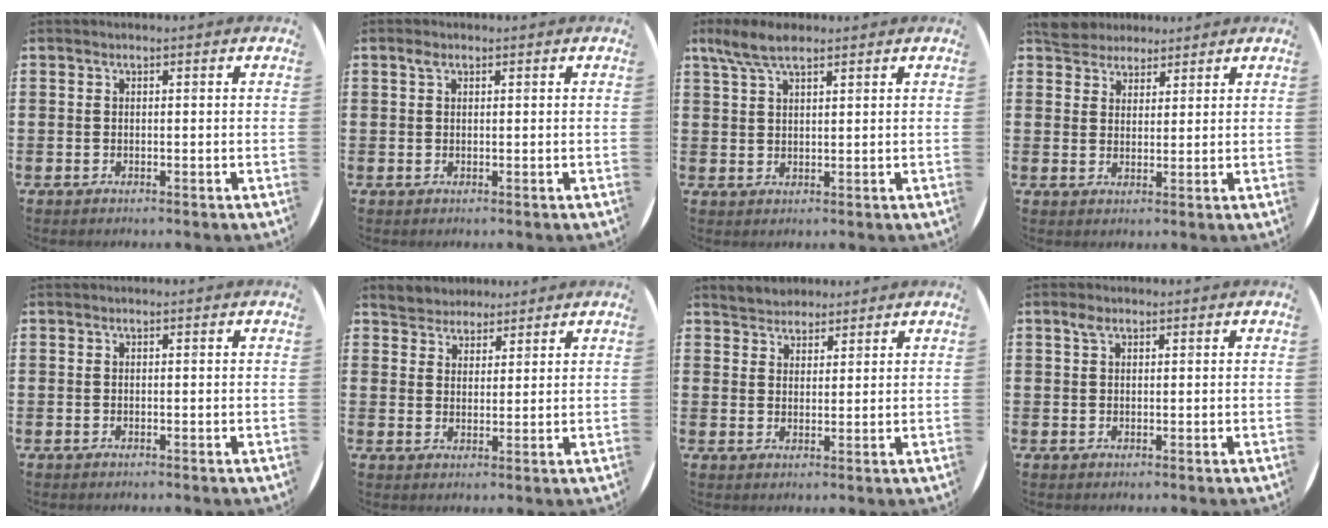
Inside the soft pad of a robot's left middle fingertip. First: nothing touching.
{"total": 1.0, "force": [0.5, 0.6, 0.6], "torque": [-0.004, 0.002, 0.007]}
{"total": 5.1, "force": [3.7, 1.7, 3.0], "torque": [-0.058, -0.001, 0.066]}
{"total": 4.6, "force": [4.3, 1.6, 0.3], "torque": [-0.013, -0.003, 0.083]}
{"total": 0.0}
{"total": 3.7, "force": [3.4, 1.4, -0.7], "torque": [0.001, -0.004, 0.065]}
{"total": 3.0, "force": [2.8, 0.9, -0.5], "torque": [0.003, 0.000, 0.055]}
{"total": 1.4, "force": [0.8, 0.8, 0.8], "torque": [-0.010, 0.003, 0.012]}